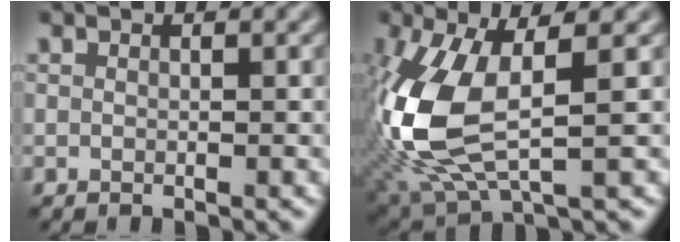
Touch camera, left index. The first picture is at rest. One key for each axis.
{"total": 10.2, "fx": 0.0, "fy": 4.6, "fz": 9.1, "tx": -0.228, "ty": -0.011, "tz": 0.005}